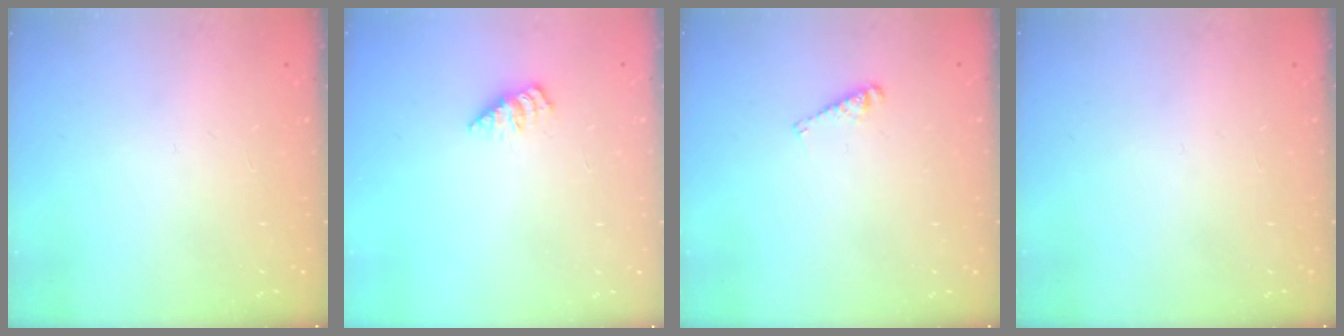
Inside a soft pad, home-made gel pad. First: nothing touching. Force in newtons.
{"total": 1.6, "press": 1.6, "slide": 0.3}
{"total": 3.7, "press": 3.7, "slide": 0.3}
{"total": 0.0}